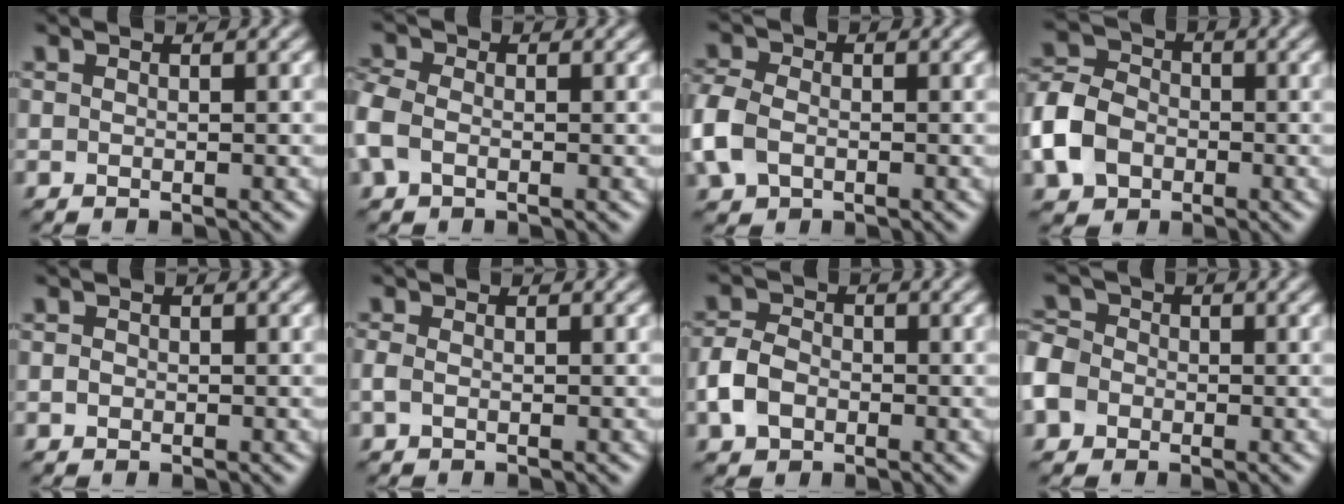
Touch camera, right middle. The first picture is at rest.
{"total": 3.1, "force": [-0.8, 2.2, 1.9], "torque": [-0.061, 0.004, -0.030]}
{"total": 4.7, "force": [-1.2, 3.4, 3.0], "torque": [-0.089, -0.001, -0.034]}
{"total": 6.5, "force": [-2.2, 5.0, 3.4], "torque": [-0.085, 0.002, -0.061]}
{"total": 0.7, "force": [-0.2, 0.6, 0.3], "torque": [-0.007, -0.002, -0.007]}
{"total": 1.0, "force": [-0.3, 0.6, 0.7], "torque": [-0.022, 0.000, -0.010]}
{"total": 3.8, "force": [-1.3, 2.8, 2.2], "torque": [-0.053, 0.001, -0.034]}
{"total": 6.1, "force": [-2.4, 5.0, 2.5], "torque": [-0.067, -0.004, -0.063]}